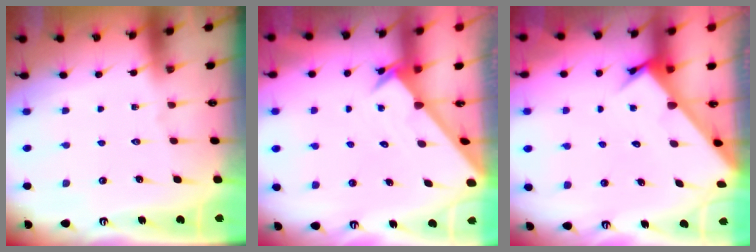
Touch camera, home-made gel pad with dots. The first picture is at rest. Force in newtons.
{"total": 1.8, "press": 1.8, "slide": 0.1}
{"total": 3.5, "press": 3.5, "slide": 0.2}